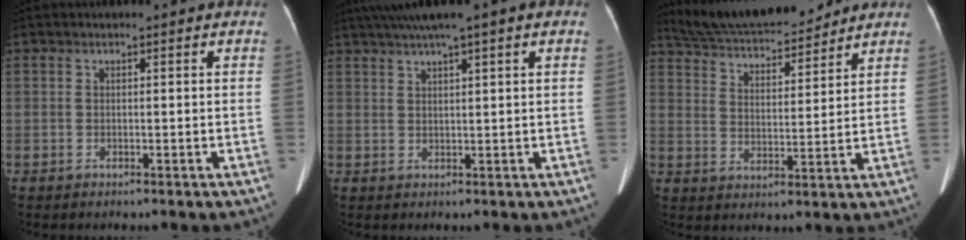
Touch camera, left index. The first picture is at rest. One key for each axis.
{"total": 8.0, "fx": 5.3, "fy": 0.0, "fz": 6.0, "tx": -0.103, "ty": 0.041, "tz": 0.085}
{"total": 14.0, "fx": 12.9, "fy": 2.1, "fz": 5.0, "tx": -0.091, "ty": 0.013, "tz": 0.216}